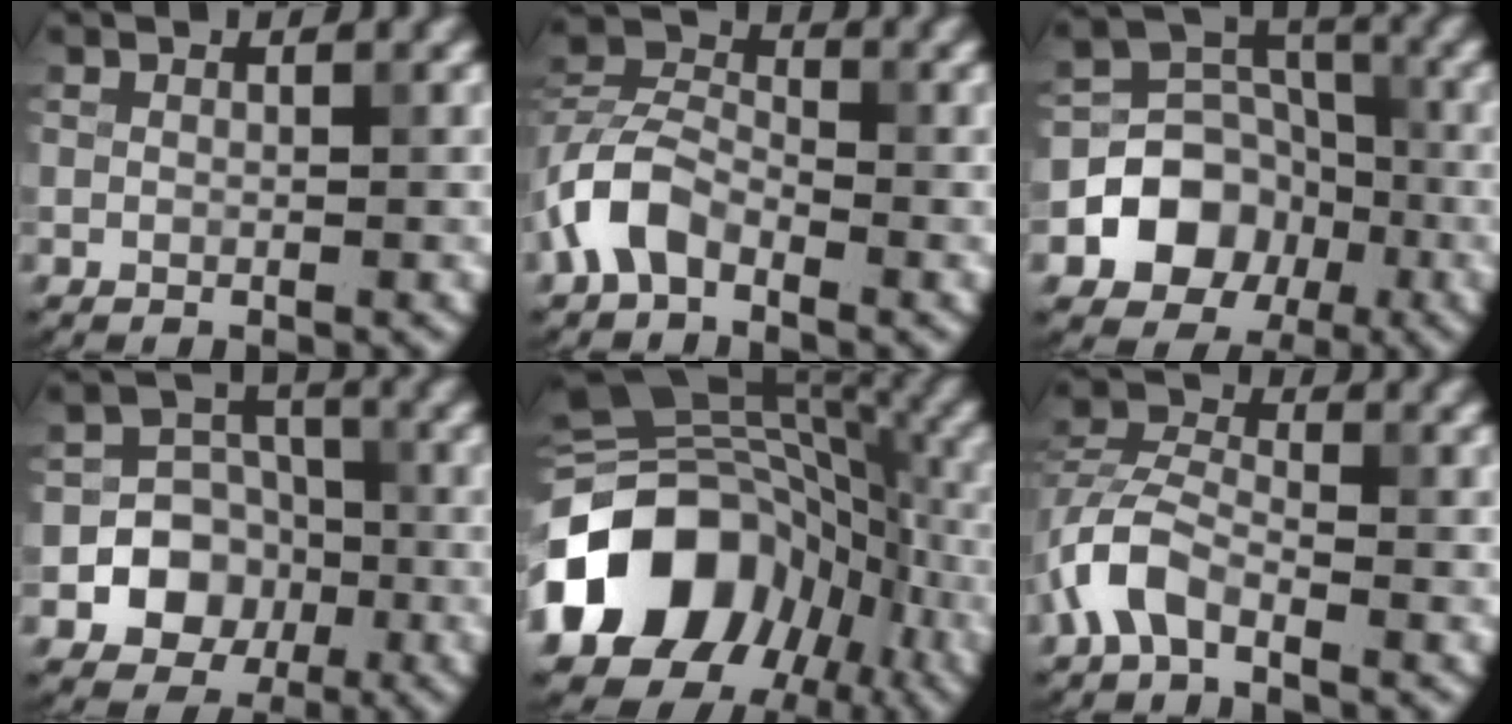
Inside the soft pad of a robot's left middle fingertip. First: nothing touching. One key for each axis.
{"total": 4.8, "fx": -2.7, "fy": 2.8, "fz": 2.7, "tx": -0.057, "ty": 0.011, "tz": -0.064}
{"total": 6.7, "fx": -2.5, "fy": 5.5, "fz": 2.8, "tx": -0.035, "ty": -0.002, "tz": -0.051}
{"total": 7.0, "fx": -2.0, "fy": 6.3, "fz": 2.4, "tx": -0.015, "ty": 0.009, "tz": -0.060}
{"total": 15.2, "fx": -5.2, "fy": 11.5, "fz": 8.5, "tx": -0.148, "ty": 0.005, "tz": -0.107}
{"total": 4.3, "fx": -2.3, "fy": 2.3, "fz": 2.9, "tx": -0.061, "ty": 0.010, "tz": -0.056}